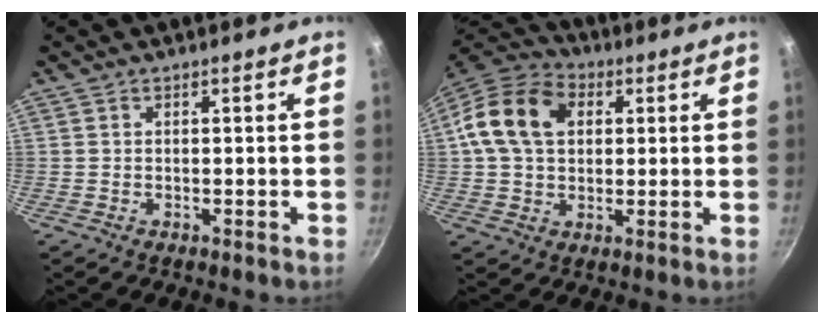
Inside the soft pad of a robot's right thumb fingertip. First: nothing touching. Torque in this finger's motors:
{"motor_torque": [-0.58, 1.31, 0.67, -0.60, 0.15]}